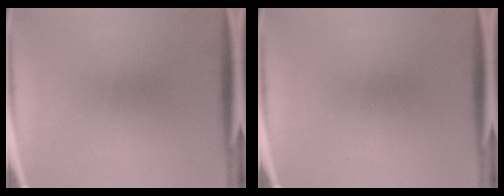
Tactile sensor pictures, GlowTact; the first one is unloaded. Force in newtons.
{"total": 0.0}